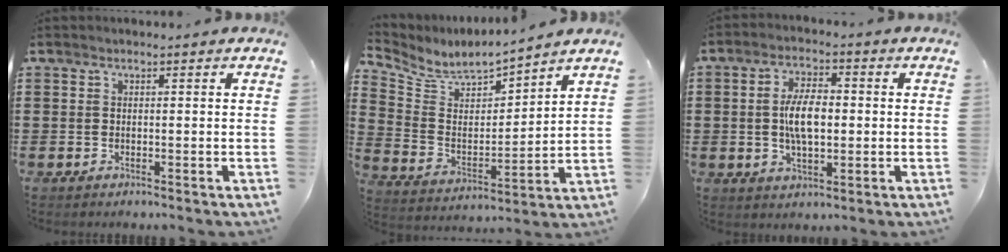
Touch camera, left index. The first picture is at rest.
{"total": 6.2, "force": [5.7, 1.7, 1.8], "torque": [-0.068, -0.036, 0.096]}
{"total": 6.7, "force": [-0.1, 3.0, 6.0], "torque": [-0.118, 0.000, -0.009]}